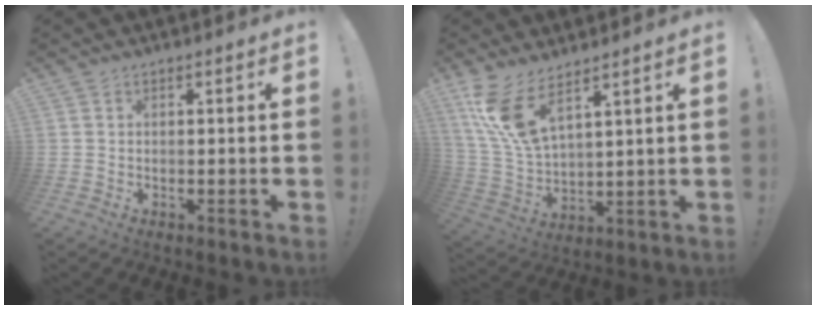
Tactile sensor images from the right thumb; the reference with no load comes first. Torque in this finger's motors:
{"motor_torque": [1.07, 1.29, 0.52, 0.42, 0.25]}